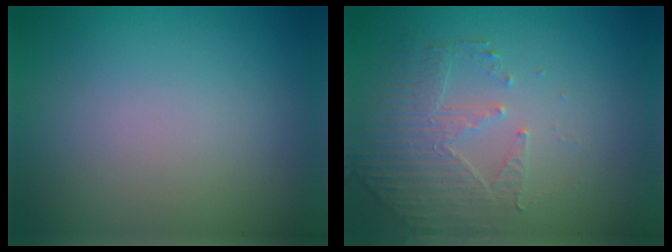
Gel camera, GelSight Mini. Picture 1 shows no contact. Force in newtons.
{"total": 2.5, "press": 2.2, "slide": 1.2}